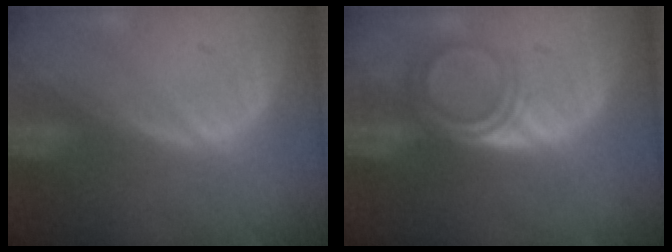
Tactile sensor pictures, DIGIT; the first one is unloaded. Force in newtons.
{"total": 4.8, "press": 4.0, "slide": 2.6}